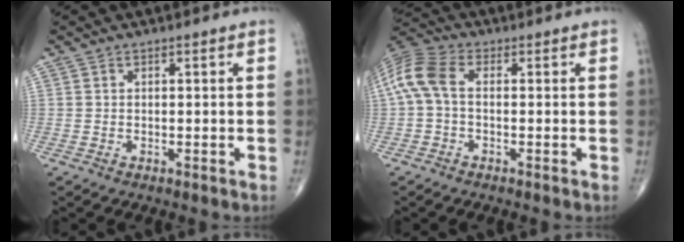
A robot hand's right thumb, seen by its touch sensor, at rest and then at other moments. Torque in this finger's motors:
{"motor_torque": [0.02, 0.05, 0.14, 0.00, 0.12]}